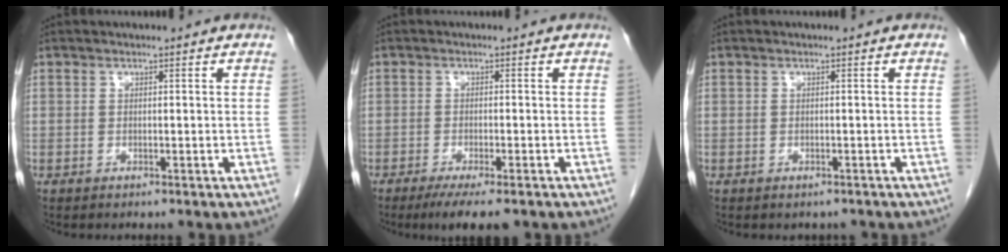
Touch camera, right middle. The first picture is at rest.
{"total": 6.1, "force": [-4.4, 0.9, 4.2], "torque": [-0.058, -0.015, -0.063]}
{"total": 0.8, "force": [-0.6, 0.4, 0.1], "torque": [-0.007, -0.001, -0.008]}